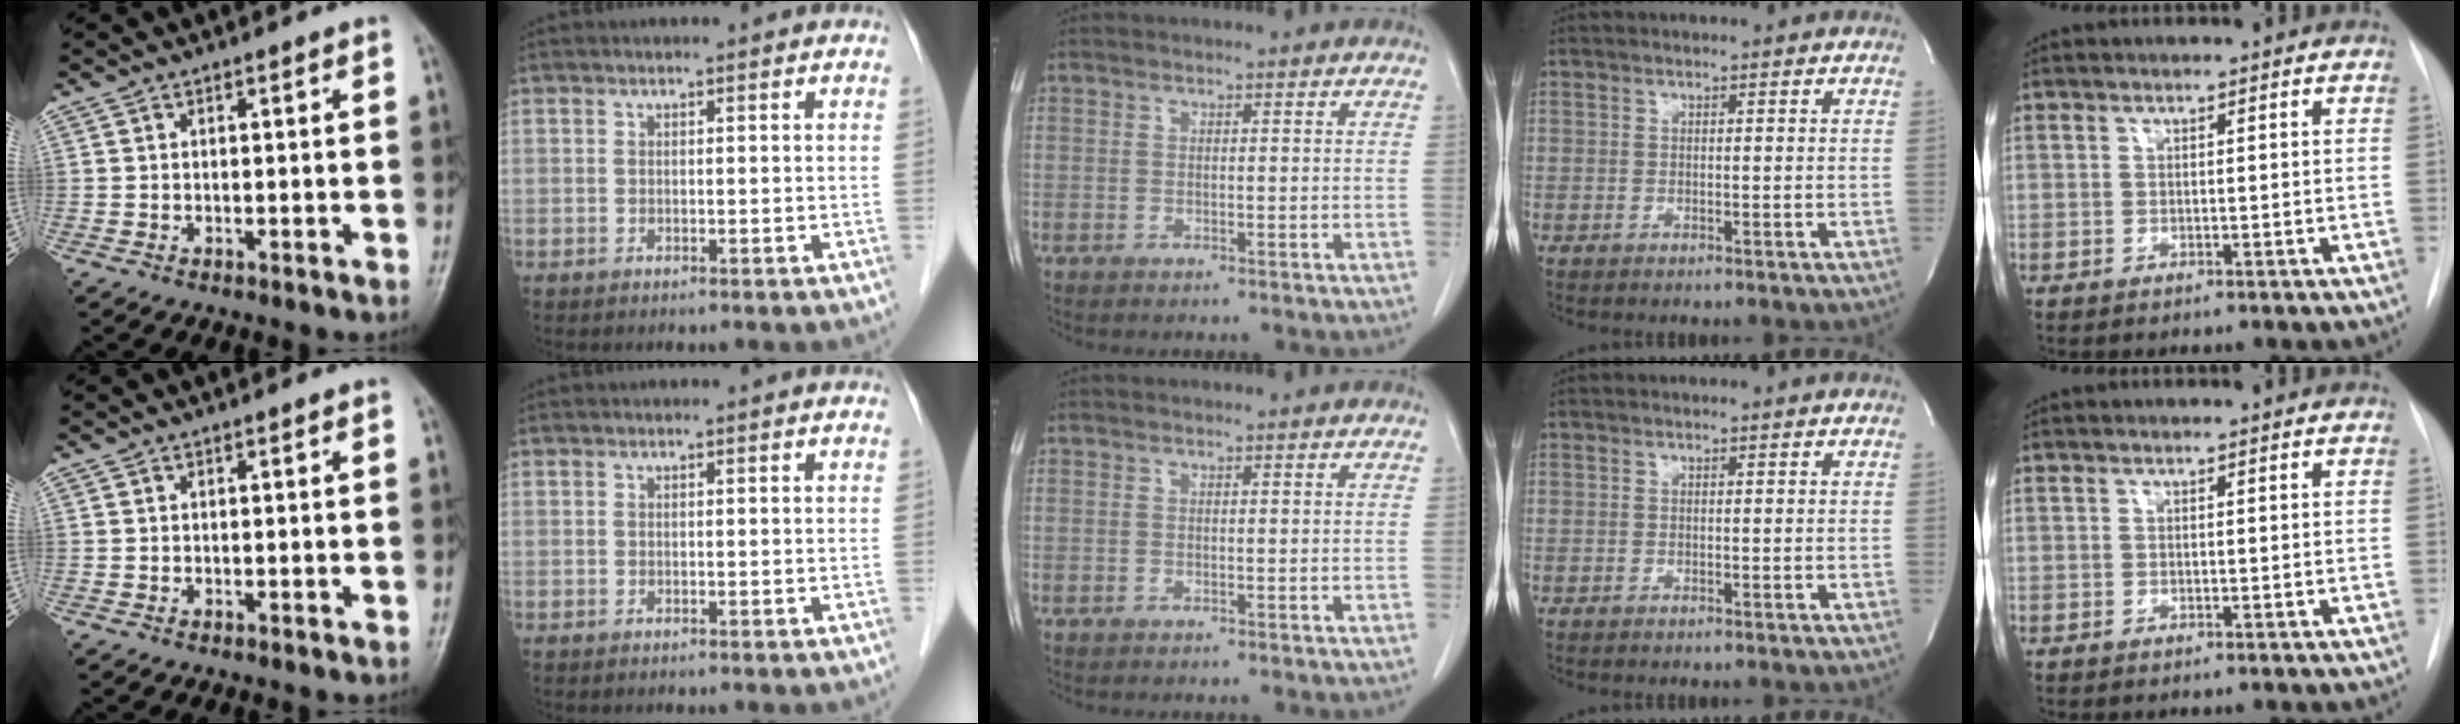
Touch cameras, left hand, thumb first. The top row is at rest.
{}